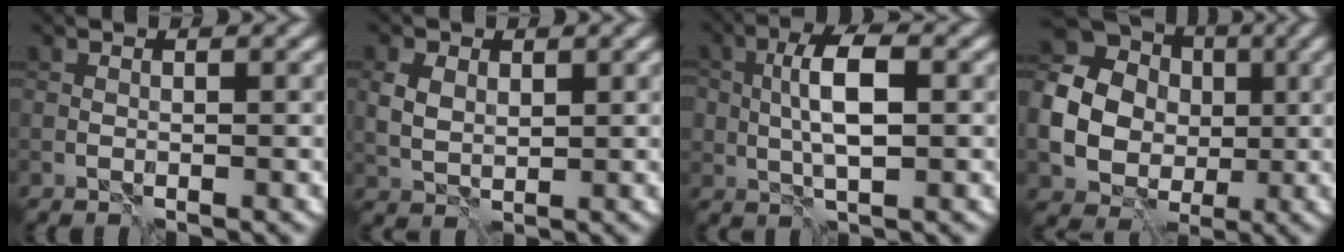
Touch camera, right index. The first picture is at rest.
{"total": 2.3, "force": [1.0, 1.7, 1.3], "torque": [-0.033, 0.001, 0.019]}
{"total": 4.7, "force": [0.6, 2.0, 4.2], "torque": [-0.080, 0.007, 0.011]}
{"total": 14.9, "force": [1.0, 13.4, 6.5], "torque": [-0.170, 0.015, -0.022]}